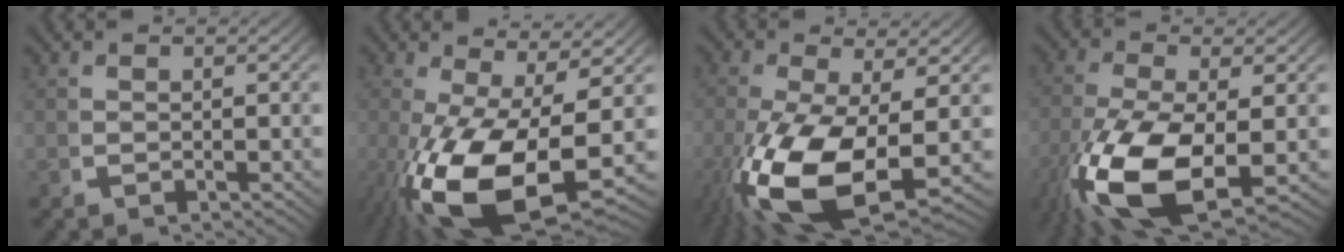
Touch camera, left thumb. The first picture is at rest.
{"total": 14.2, "force": [-2.0, 7.6, 11.8], "torque": [-0.252, -0.071, 0.009]}
{"total": 12.8, "force": [-2.3, 6.5, 10.7], "torque": [-0.257, -0.060, -0.003]}
{"total": 11.4, "force": [-2.5, 5.7, 9.6], "torque": [-0.235, -0.049, -0.013]}